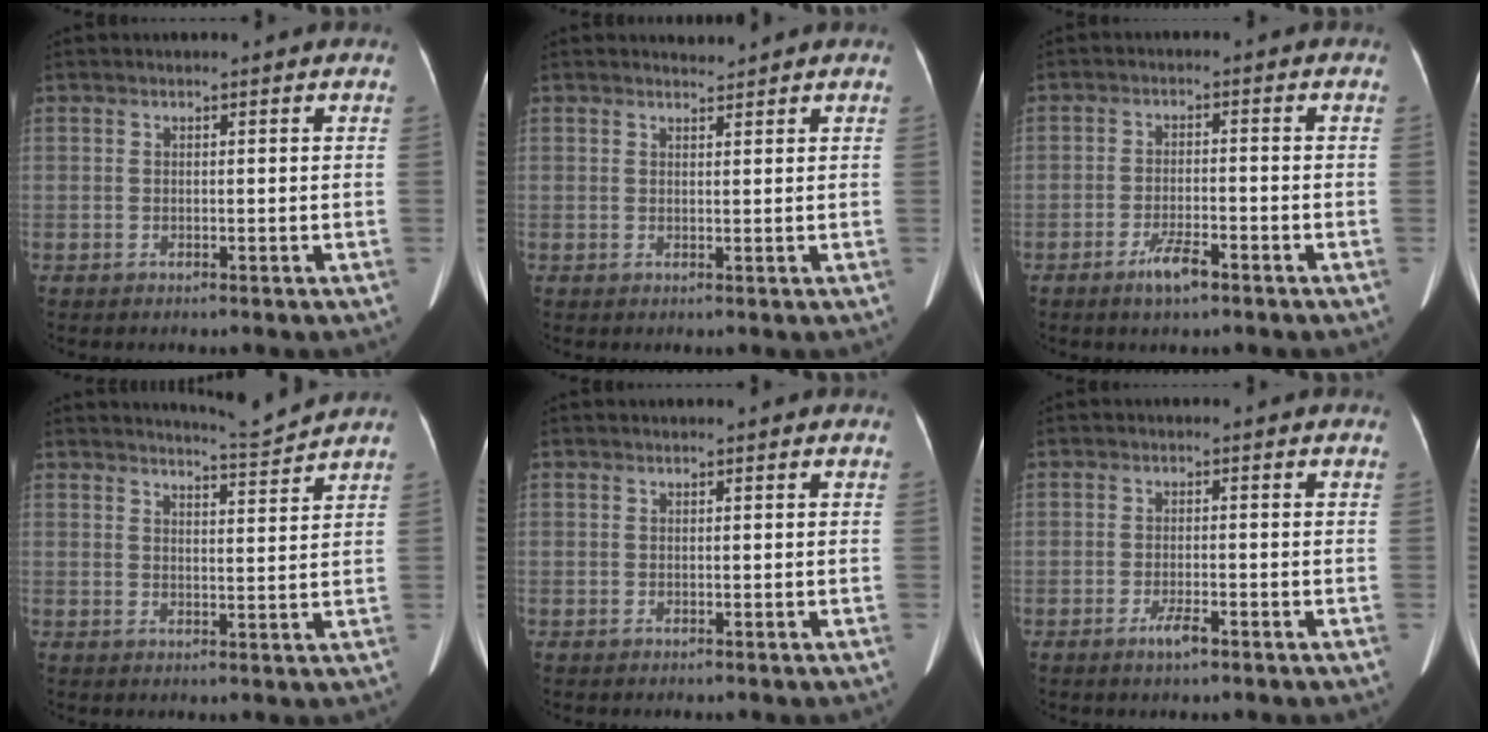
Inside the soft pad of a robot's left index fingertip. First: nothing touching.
{"total": 1.0, "force": [1.0, -0.2, -0.3], "torque": [-0.006, -0.002, 0.018]}
{"total": 4.1, "force": [-2.9, 0.8, 2.8], "torque": [-0.059, -0.008, -0.050]}
{"total": 4.2, "force": [3.9, -1.5, -0.5], "torque": [-0.005, -0.024, 0.064]}
{"total": 0.0}
{"total": 2.6, "force": [-1.8, 0.4, 1.9], "torque": [-0.039, -0.007, -0.030]}